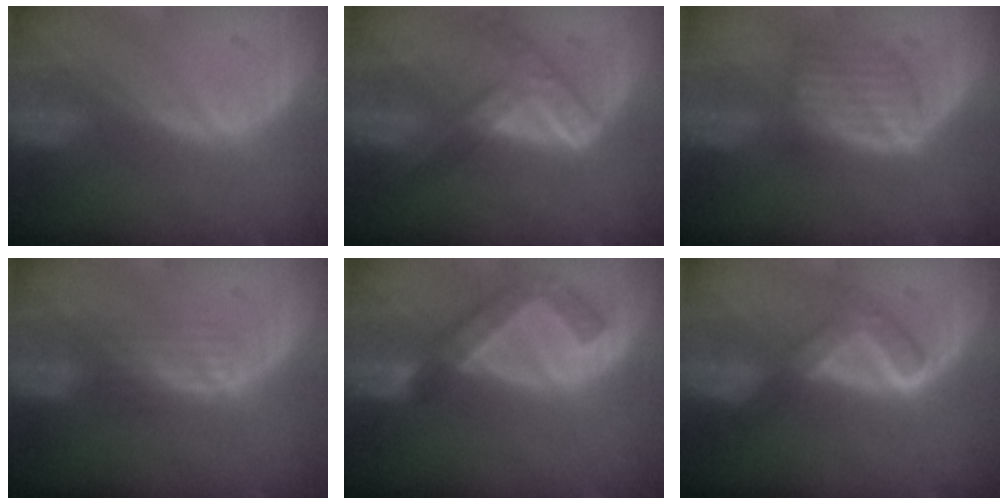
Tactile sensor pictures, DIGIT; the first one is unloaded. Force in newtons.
{"total": 7.2, "press": 6.0, "slide": 3.8}
{"total": 6.3, "press": 6.0, "slide": 1.7}
{"total": 2.6, "press": 2.6, "slide": 0.4}
{"total": 5.3, "press": 5.3, "slide": 0.2}
{"total": 5.2, "press": 5.1, "slide": 0.3}